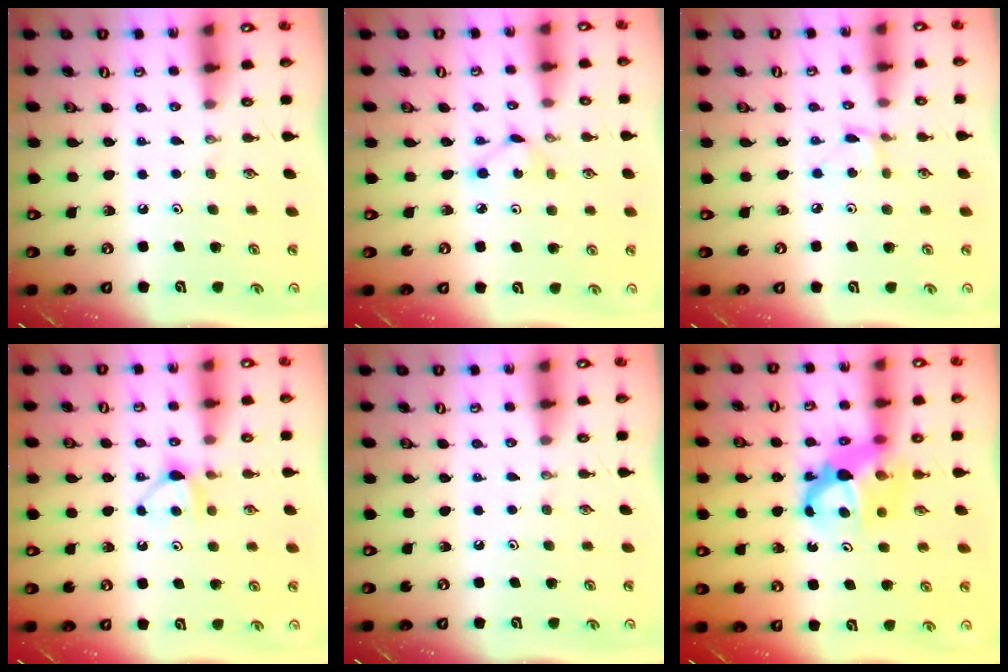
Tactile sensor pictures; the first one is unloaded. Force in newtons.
{"total": 3.2, "press": 3.2, "slide": 0.5}
{"total": 2.0, "press": 2.0, "slide": 0.1}
{"total": 6.8, "press": 6.7, "slide": 0.8}
{"total": 0.0}
{"total": 6.8, "press": 6.7, "slide": 0.4}